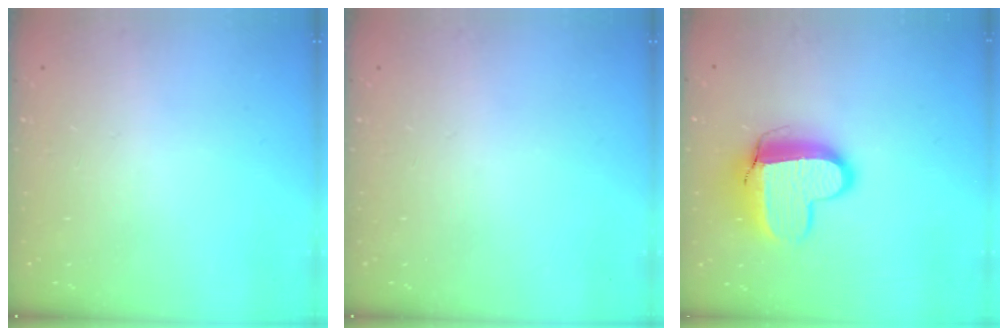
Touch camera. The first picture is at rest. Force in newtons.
{"total": 0.0}
{"total": 12.7, "press": 12.6, "slide": 1.1}